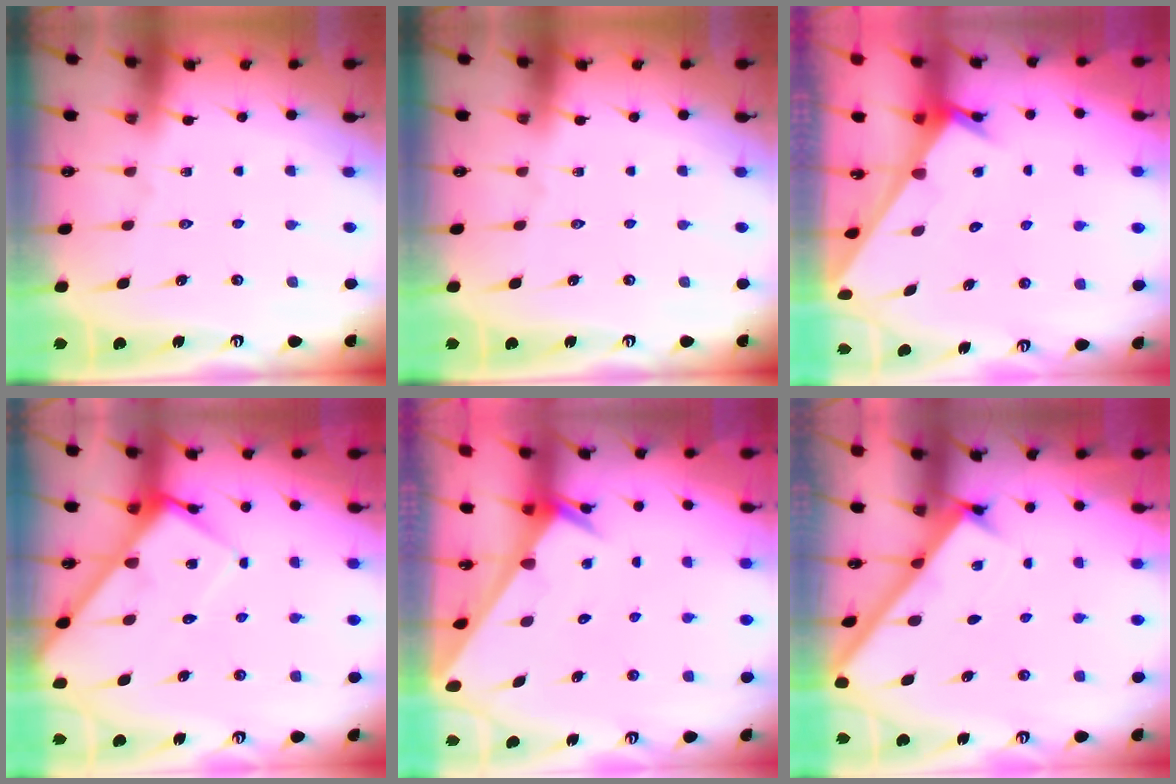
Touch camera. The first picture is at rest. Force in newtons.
{"total": 0.0}
{"total": 2.6, "press": 2.6, "slide": 0.1}
{"total": 9.1, "press": 9.1, "slide": 0.7}
{"total": 2.4, "press": 2.4, "slide": 0.0}
{"total": 2.7, "press": 2.6, "slide": 0.3}